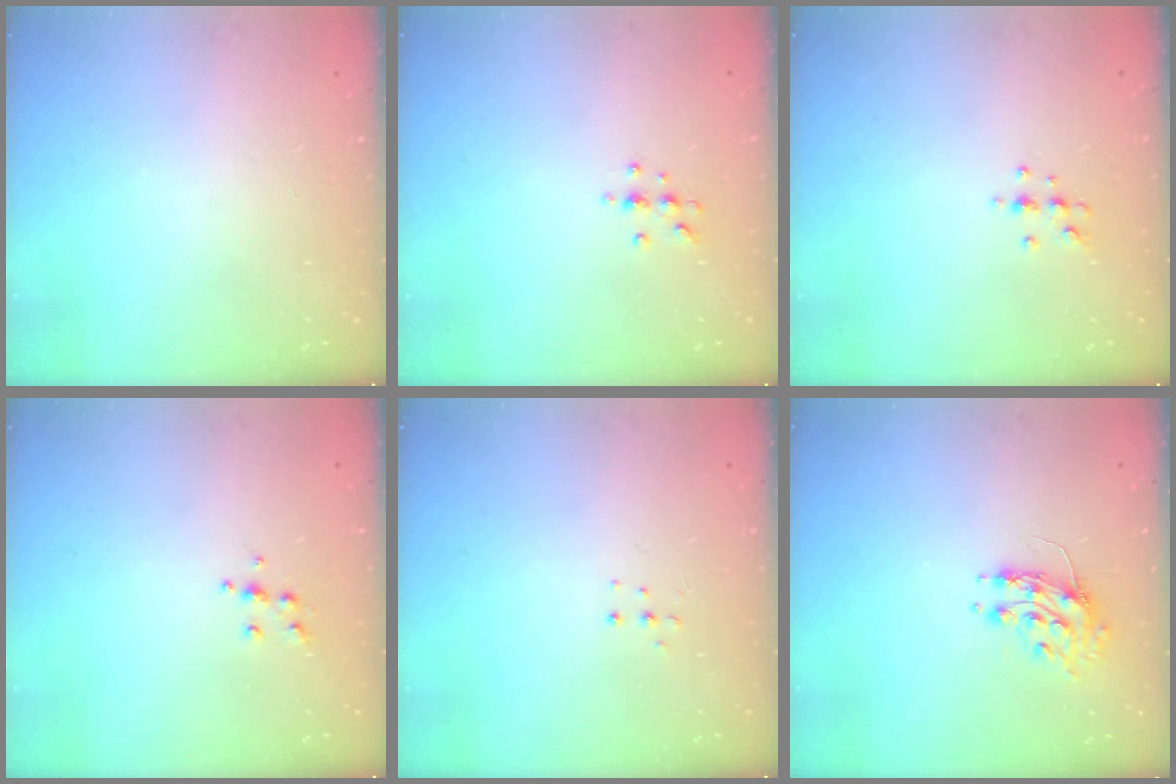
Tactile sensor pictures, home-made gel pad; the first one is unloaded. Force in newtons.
{"total": 5.1, "press": 4.8, "slide": 1.8}
{"total": 5.7, "press": 5.5, "slide": 1.3}
{"total": 5.2, "press": 5.2, "slide": 0.5}
{"total": 3.9, "press": 3.8, "slide": 0.8}
{"total": 7.9, "press": 7.9, "slide": 0.1}